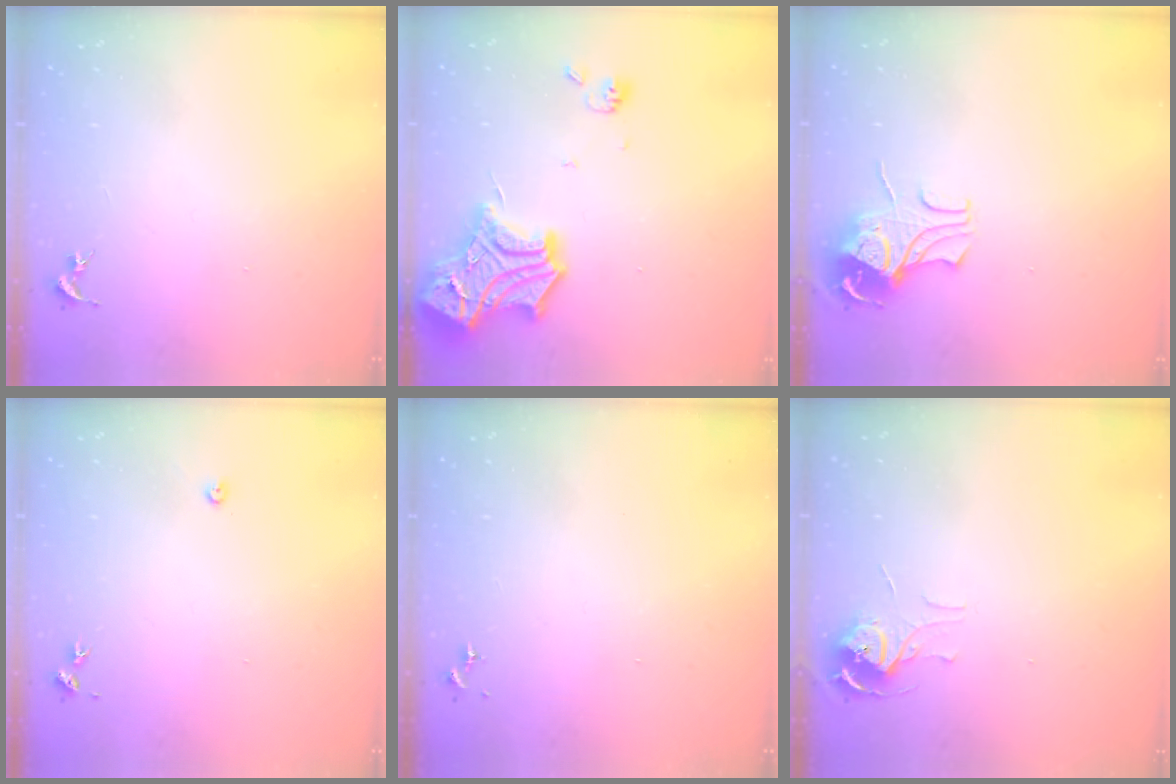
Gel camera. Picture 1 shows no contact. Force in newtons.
{"total": 19.1, "press": 19.0, "slide": 1.6}
{"total": 9.0, "press": 8.9, "slide": 1.0}
{"total": 2.2, "press": 2.2, "slide": 0.3}
{"total": 0.0}
{"total": 6.2, "press": 6.1, "slide": 0.5}